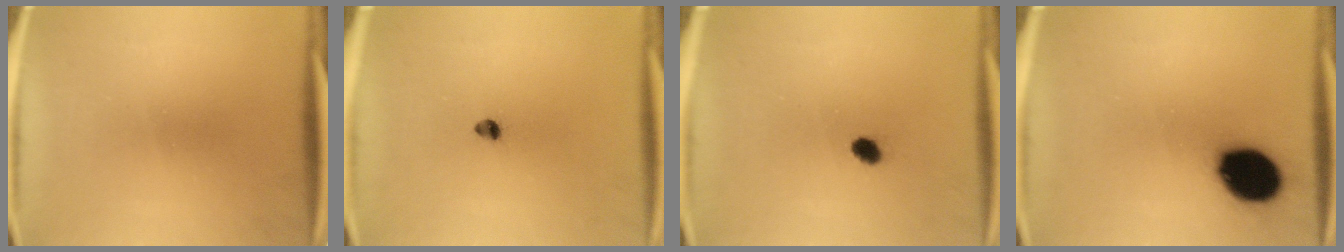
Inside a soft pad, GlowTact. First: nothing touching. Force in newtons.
{"total": 1.7}
{"total": 1.7}
{"total": 14.7}